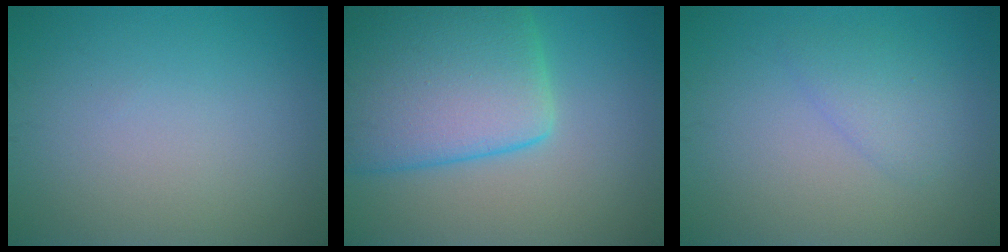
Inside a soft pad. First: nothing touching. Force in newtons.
{"total": 10.4, "press": 10.4, "slide": 0.4}
{"total": 1.9, "press": 1.9, "slide": 0.1}